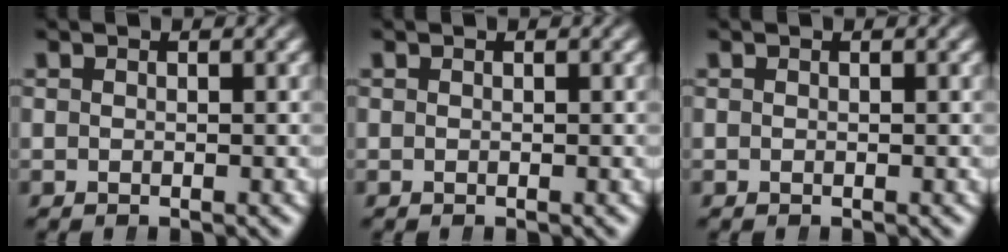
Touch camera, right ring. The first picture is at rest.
{"total": 0.0}
{"total": 0.0}